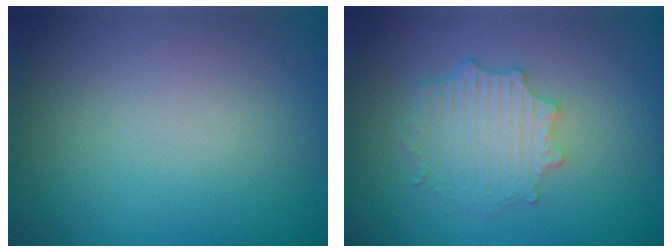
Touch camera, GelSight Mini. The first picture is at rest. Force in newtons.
{"total": 3.9, "press": 3.1, "slide": 2.3}